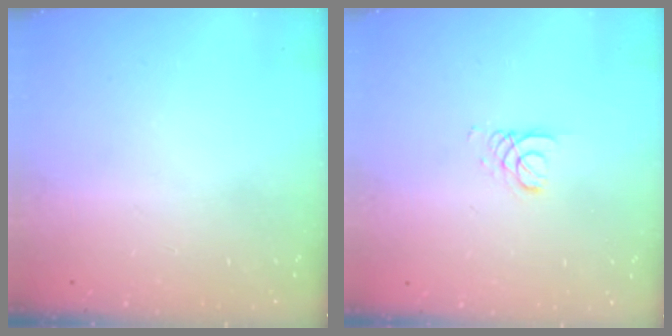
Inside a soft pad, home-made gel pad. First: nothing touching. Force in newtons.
{"total": 2.7, "press": 2.7, "slide": 0.3}